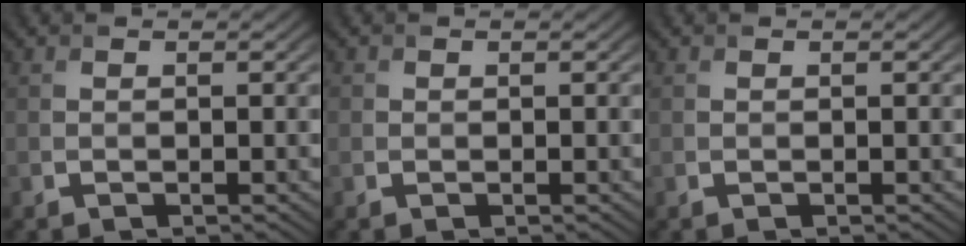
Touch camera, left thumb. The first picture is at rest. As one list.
[{"total": 0.8, "force": [0.1, 0.8, 0.1], "torque": [-0.002, -0.001, -0.001]}, {"total": 0.0}]